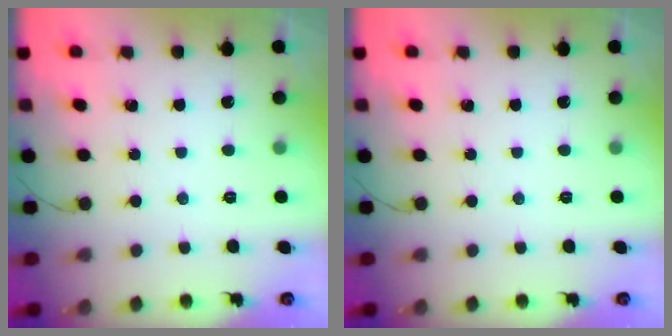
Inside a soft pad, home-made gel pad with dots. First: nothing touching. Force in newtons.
{"total": 0.0}